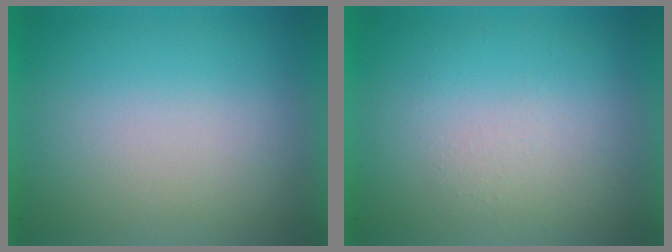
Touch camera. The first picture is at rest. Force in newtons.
{"total": 1.1}